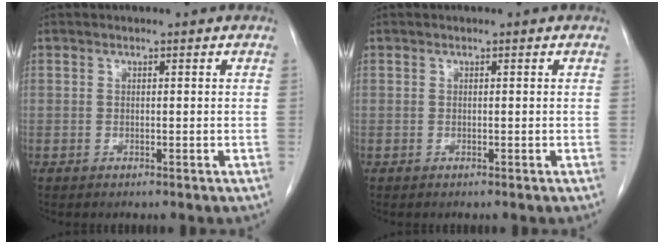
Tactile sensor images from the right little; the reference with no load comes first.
{"total": 0.0}